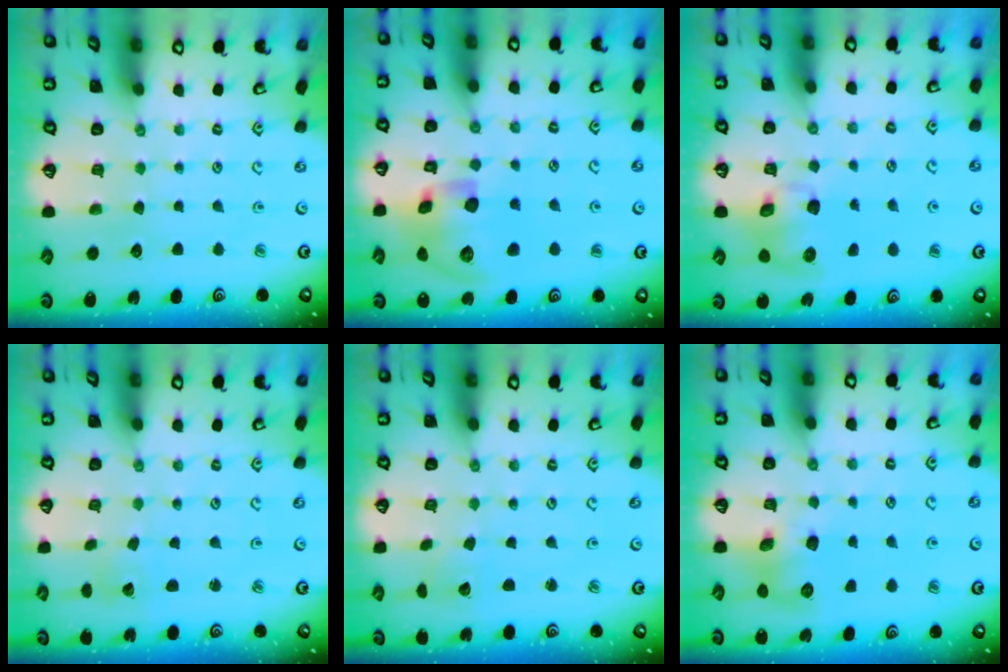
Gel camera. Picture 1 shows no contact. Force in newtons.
{"total": 16.2, "press": 16.1, "slide": 2.3}
{"total": 8.9, "press": 8.8, "slide": 1.4}
{"total": 2.2, "press": 2.2, "slide": 0.1}
{"total": 2.0, "press": 2.0, "slide": 0.2}
{"total": 9.1, "press": 9.0, "slide": 0.5}